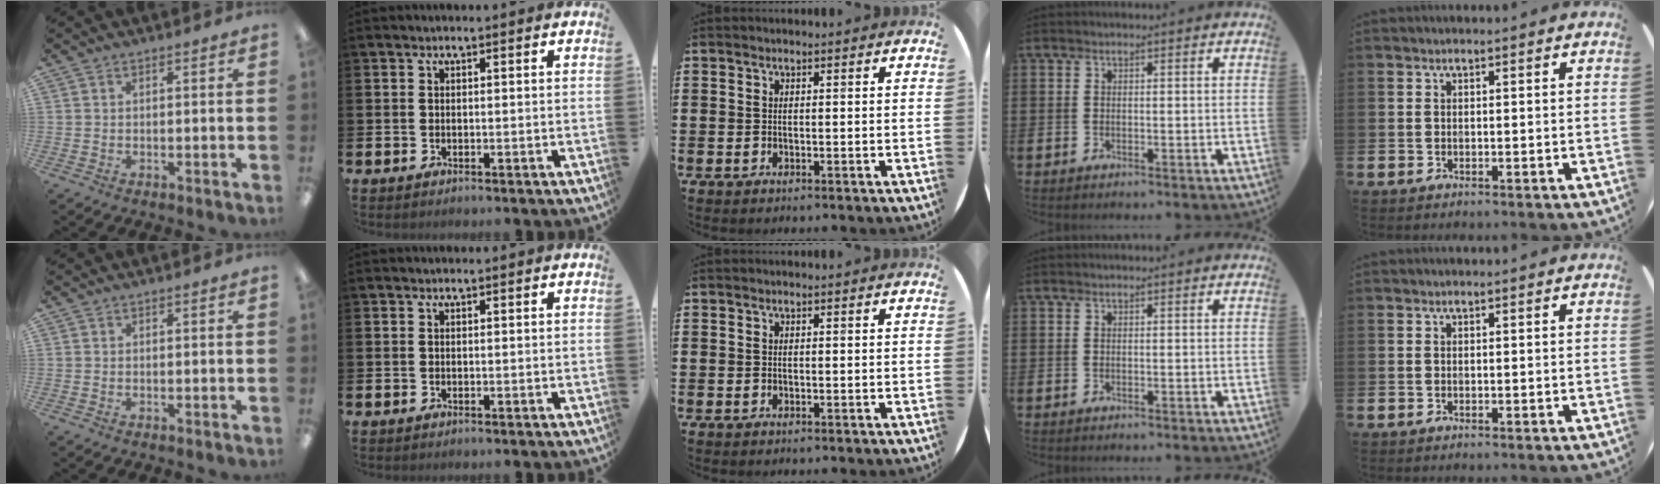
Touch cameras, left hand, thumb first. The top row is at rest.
{}